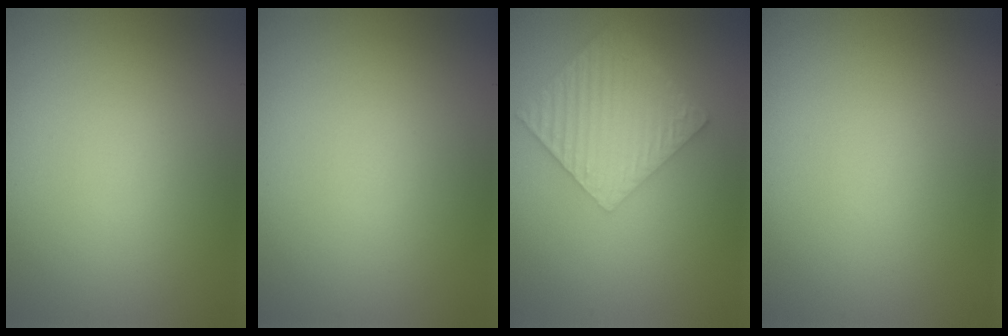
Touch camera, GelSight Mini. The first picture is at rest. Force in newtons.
{"total": 0.0}
{"total": 6.9, "press": 5.0, "slide": 4.8}
{"total": 0.0}